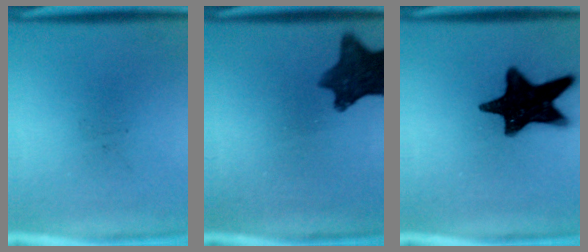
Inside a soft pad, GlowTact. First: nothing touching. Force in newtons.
{"total": 9.9}
{"total": 18.1}